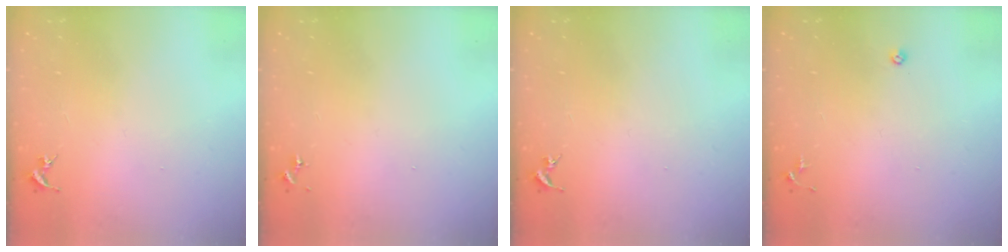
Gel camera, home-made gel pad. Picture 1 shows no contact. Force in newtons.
{"total": 0.0}
{"total": 0.0}
{"total": 3.5, "press": 3.4, "slide": 0.7}